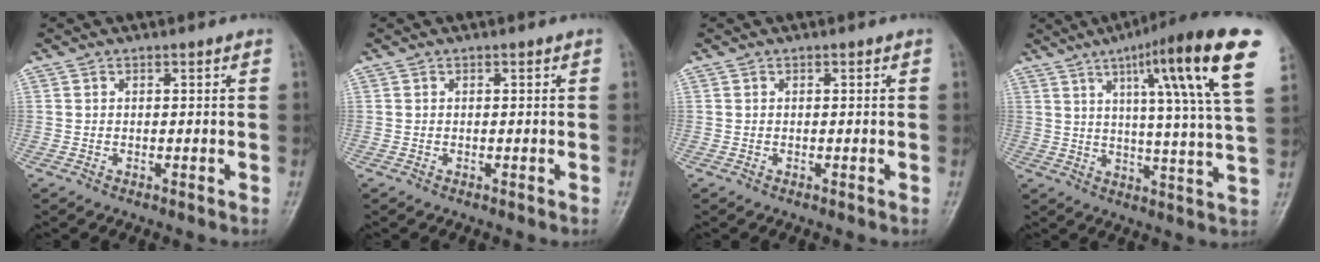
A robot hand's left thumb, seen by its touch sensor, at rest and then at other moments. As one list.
[{"total": 0.0}, {"total": 0.0}, {"total": 20.4, "force": [9.3, 2.0, 18.0], "torque": [-0.249, -0.021, 0.129]}]